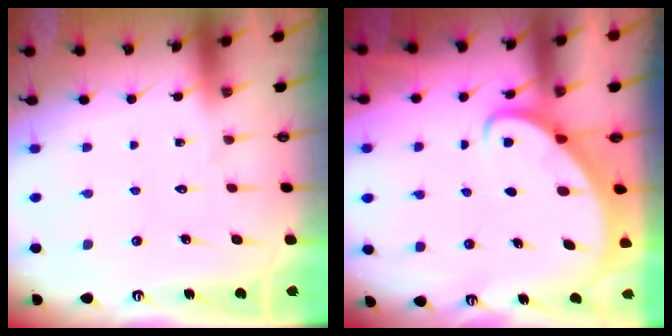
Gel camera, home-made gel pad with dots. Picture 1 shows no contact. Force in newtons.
{"total": 2.5, "press": 2.5, "slide": 0.3}